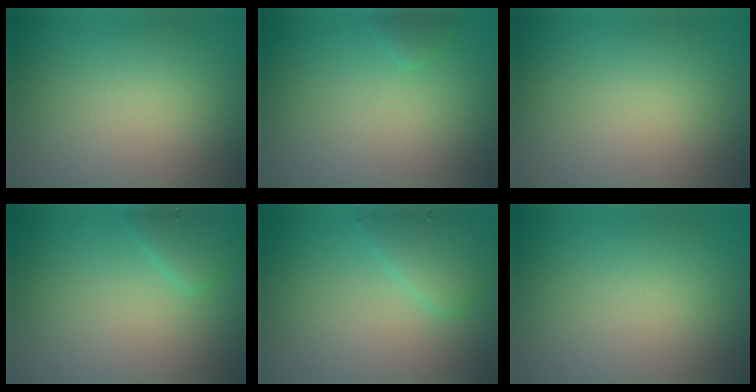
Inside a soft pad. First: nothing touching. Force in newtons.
{"total": 0.8, "press": 0.8, "slide": 0.1}
{"total": 0.0}
{"total": 2.1, "press": 2.1, "slide": 0.2}
{"total": 2.8, "press": 2.8, "slide": 0.1}
{"total": 0.0}